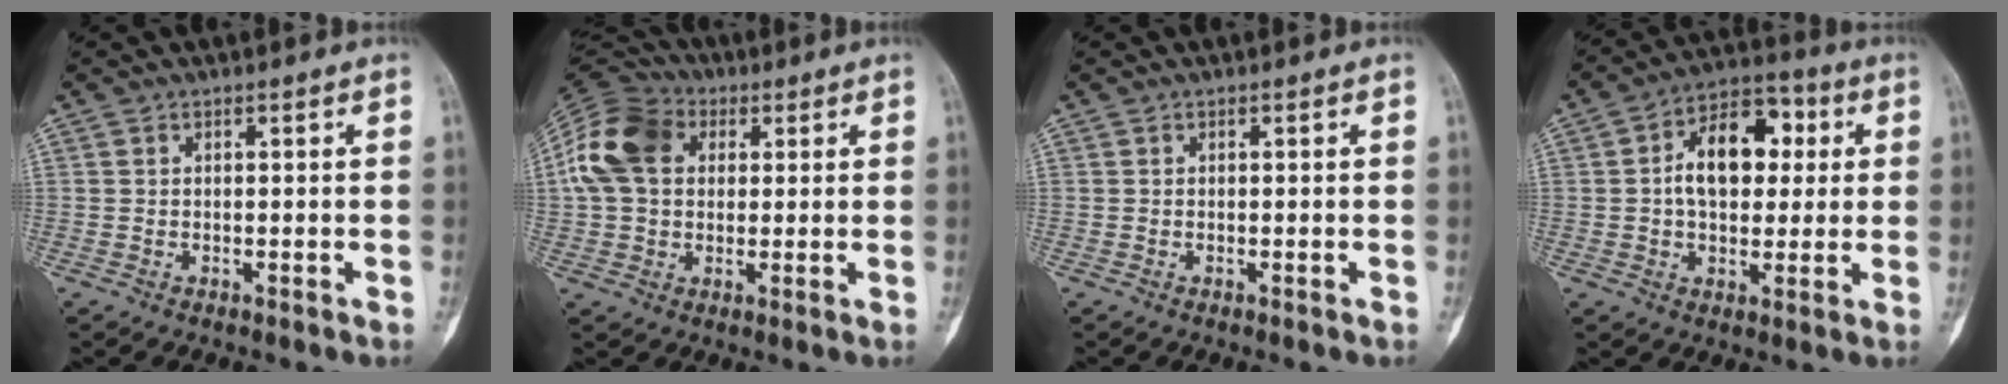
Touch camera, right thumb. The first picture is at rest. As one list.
[{"total": 14.2, "force": [3.3, 10.5, 8.9], "torque": [-0.164, 0.023, 0.051]}, {"total": 0.0}, {"total": 13.5, "force": [2.1, 8.7, 10.1], "torque": [-0.128, 0.021, 0.024]}]